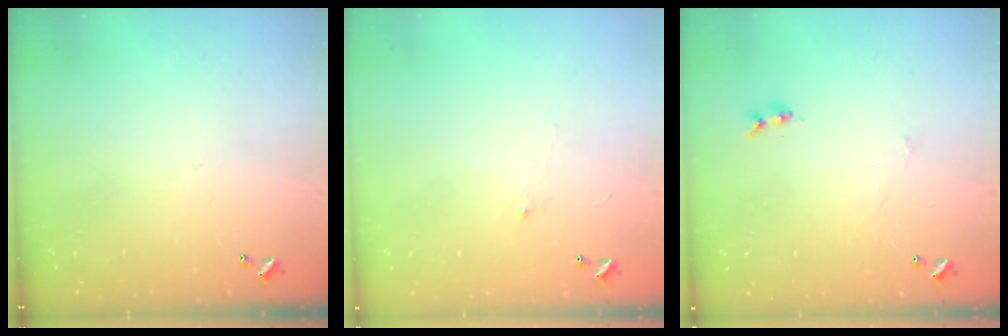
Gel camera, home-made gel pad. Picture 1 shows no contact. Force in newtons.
{"total": 0.7, "press": 0.4, "slide": 0.6}
{"total": 1.3, "press": 1.2, "slide": 0.4}